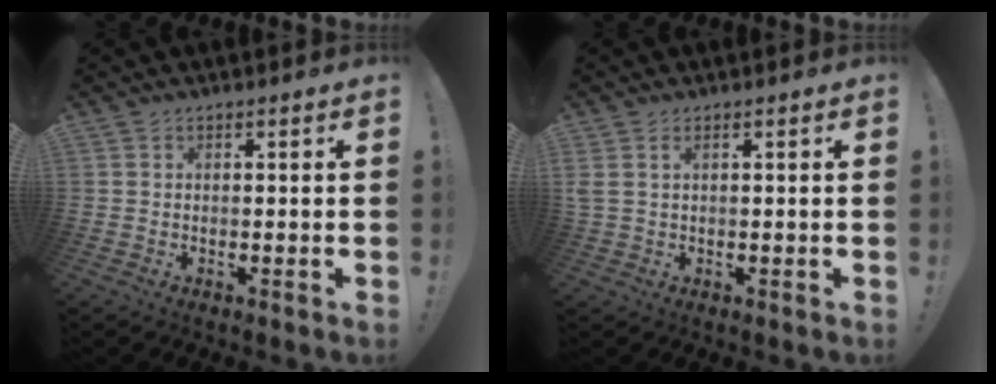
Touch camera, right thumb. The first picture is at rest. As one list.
[{"total": 1.8, "force": [0.6, 0.5, 1.6], "torque": [-0.037, 0.004, 0.013]}]